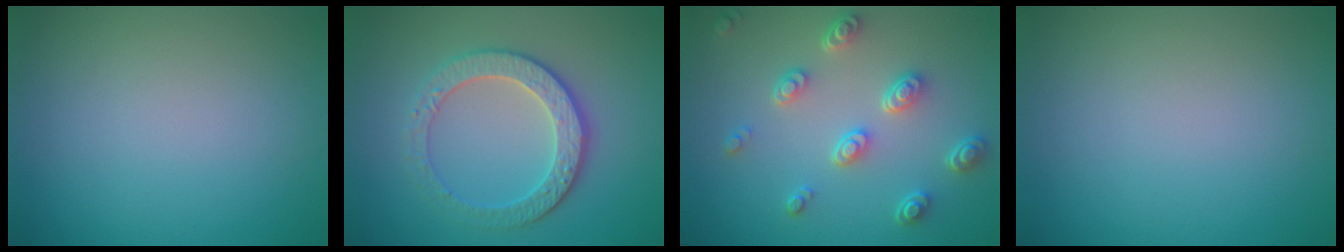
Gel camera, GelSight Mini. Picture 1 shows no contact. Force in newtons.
{"total": 4.2, "press": 3.5, "slide": 2.3}
{"total": 4.3, "press": 3.3, "slide": 2.8}
{"total": 0.0}